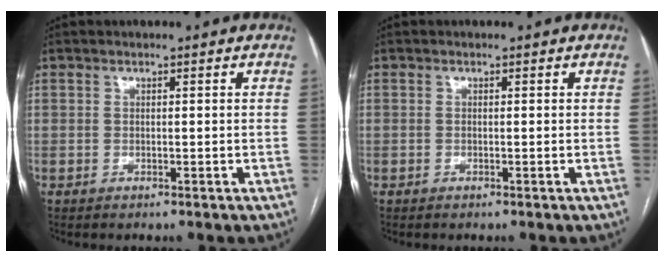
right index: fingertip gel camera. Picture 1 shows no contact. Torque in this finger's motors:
{"motor_torque": [0.24, 0.00, 0.15, 0.05]}